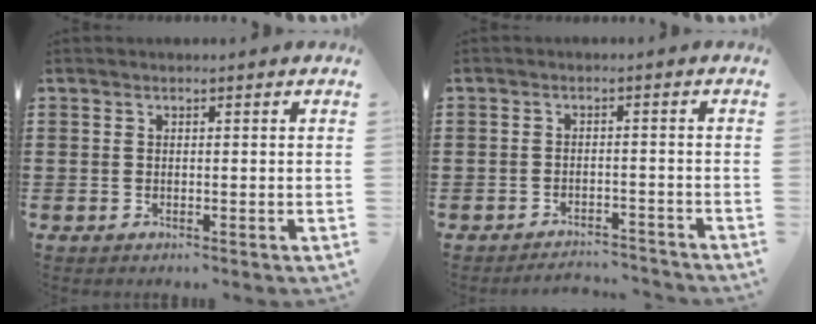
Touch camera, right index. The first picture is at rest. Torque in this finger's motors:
{"motor_torque": [-1.72, 0.42, -1.05, -0.21]}